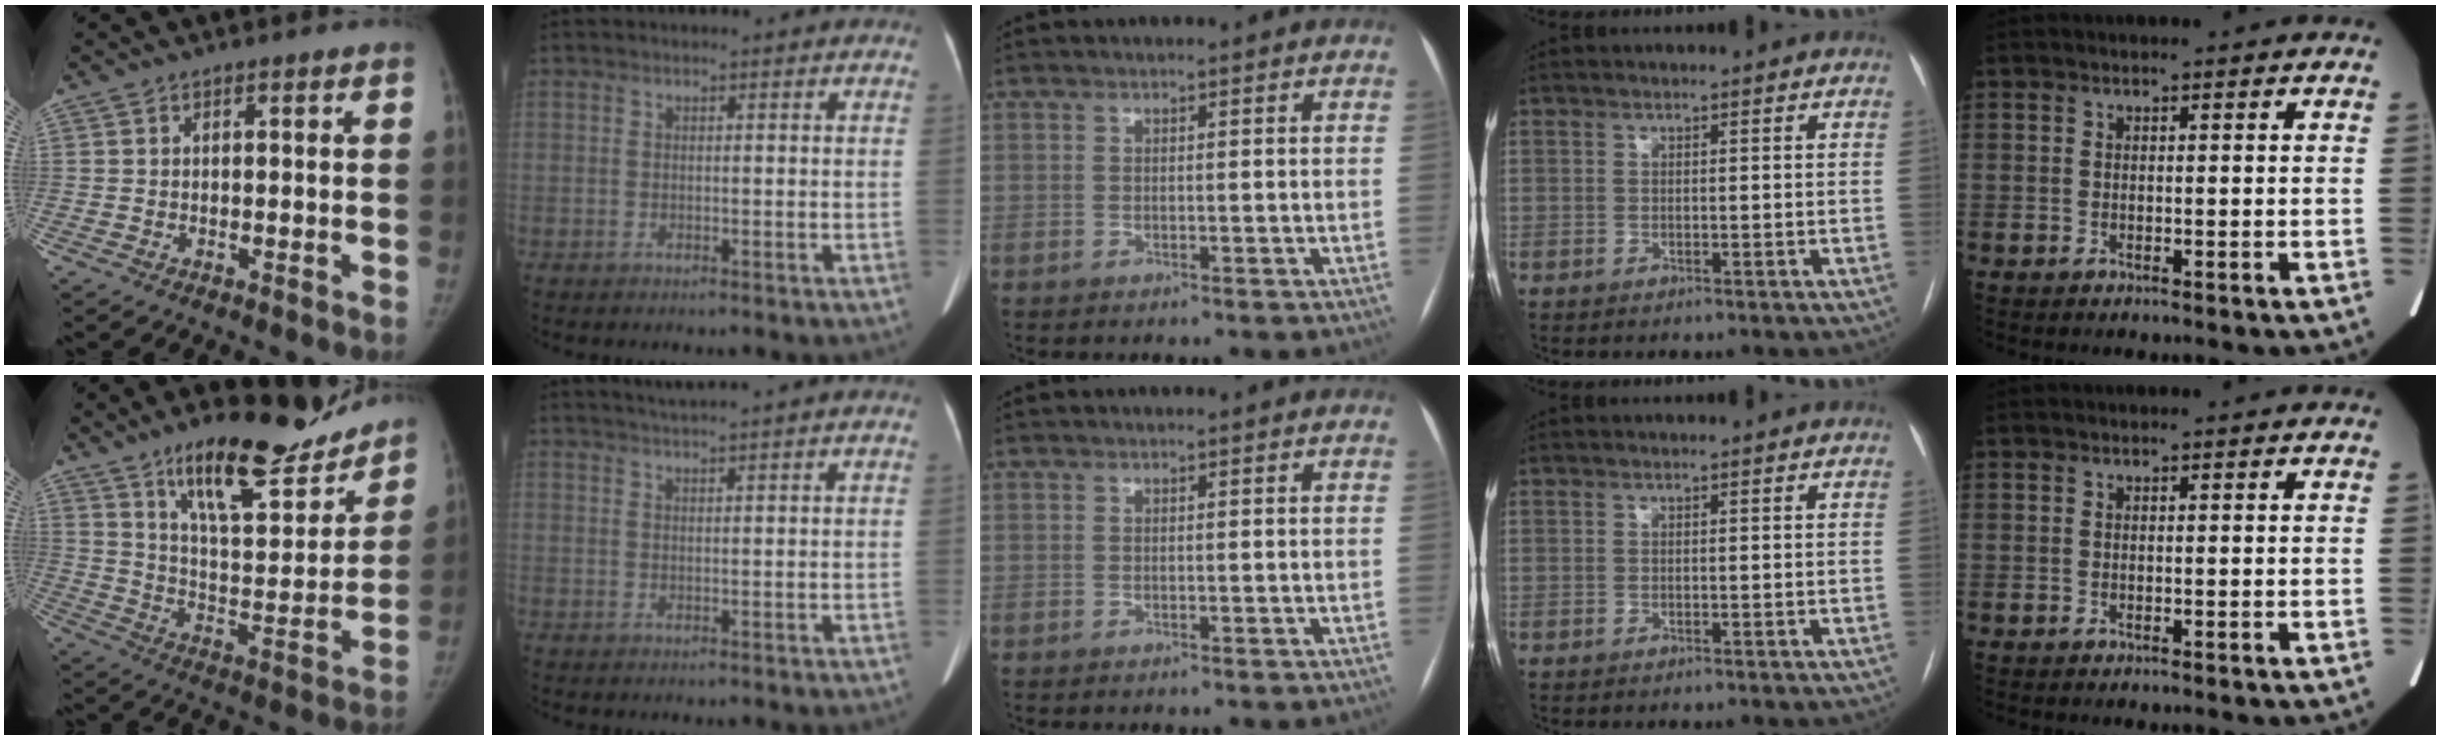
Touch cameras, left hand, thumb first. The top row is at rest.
{"thumb": {"total": 19.9, "force": [14.9, 6.3, 11.6], "torque": [-0.128, -0.093, 0.240]}, "index": {"total": 3.9, "force": [3.5, -1.0, 1.6], "torque": [-0.023, 0.018, 0.050]}}